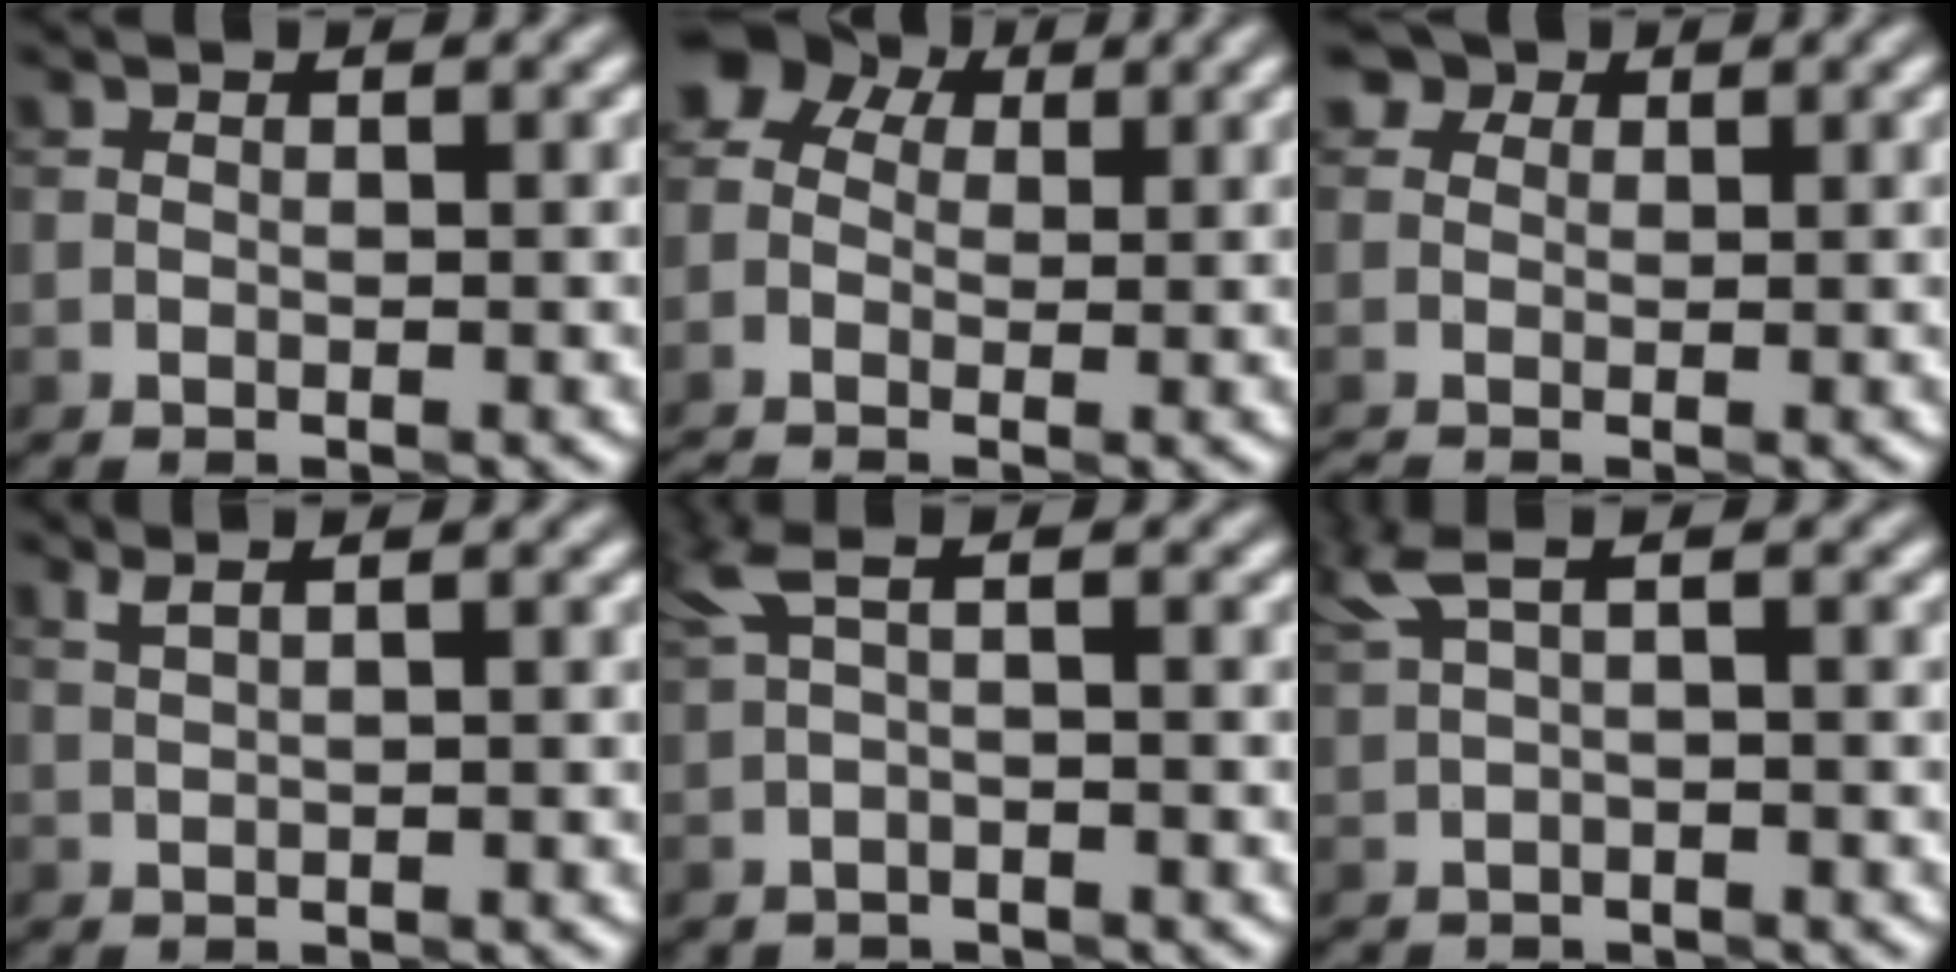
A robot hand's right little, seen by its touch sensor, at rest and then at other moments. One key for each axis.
{"total": 4.4, "fx": 0.0, "fy": 3.6, "fz": 2.5, "tx": -0.053, "ty": 0.019, "tz": -0.005}
{"total": 3.1, "fx": 0.8, "fy": 2.4, "fz": 1.7, "tx": -0.031, "ty": 0.023, "tz": -0.009}
{"total": 1.5, "fx": 1.0, "fy": 0.5, "fz": 1.0, "tx": -0.005, "ty": 0.002, "tz": 0.009}
{"total": 1.7, "fx": 0.2, "fy": 0.4, "fz": 1.7, "tx": -0.040, "ty": 0.004, "tz": 0.001}
{"total": 1.6, "fx": 0.8, "fy": 0.3, "fz": 1.4, "tx": -0.030, "ty": 0.005, "tz": 0.016}